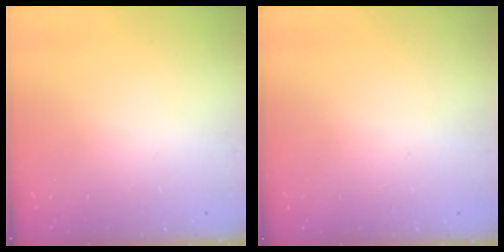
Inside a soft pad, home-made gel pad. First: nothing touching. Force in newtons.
{"total": 2.6, "press": 2.6, "slide": 0.2}